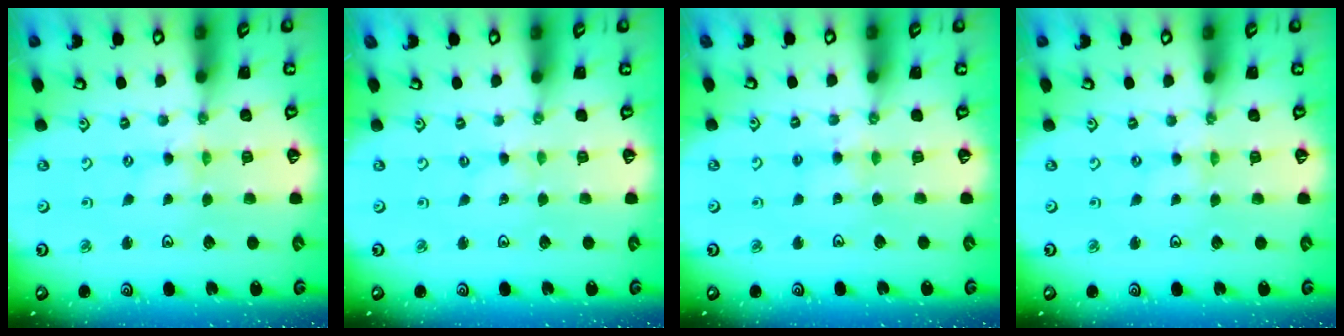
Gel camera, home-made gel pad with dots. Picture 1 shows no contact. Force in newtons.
{"total": 0.0}
{"total": 5.6, "press": 5.6, "slide": 0.6}
{"total": 0.0}